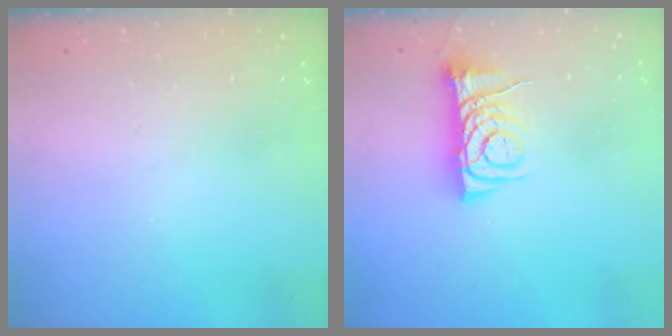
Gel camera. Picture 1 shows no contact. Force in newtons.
{"total": 7.8, "press": 7.7, "slide": 1.0}